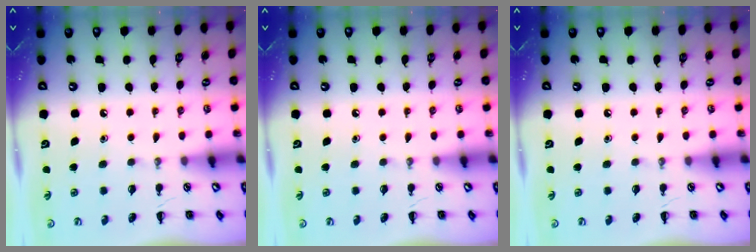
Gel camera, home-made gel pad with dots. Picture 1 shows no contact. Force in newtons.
{"total": 0.0}
{"total": 0.0}